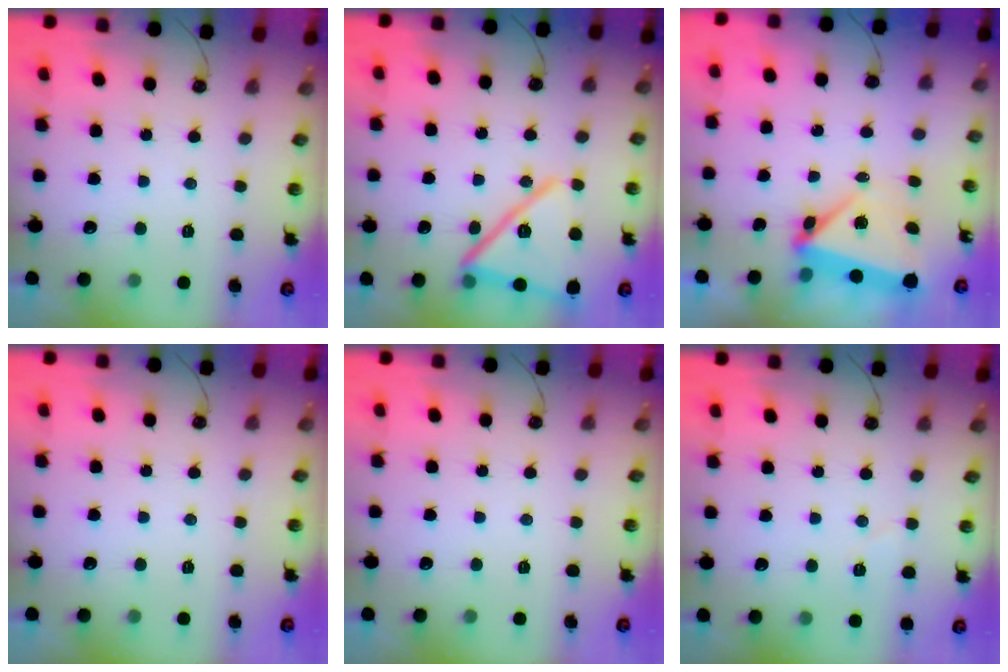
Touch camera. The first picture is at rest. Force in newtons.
{"total": 17.6, "press": 16.2, "slide": 6.8}
{"total": 5.5, "press": 5.5, "slide": 0.7}
{"total": 0.0}
{"total": 0.0}
{"total": 3.8, "press": 3.3, "slide": 1.9}